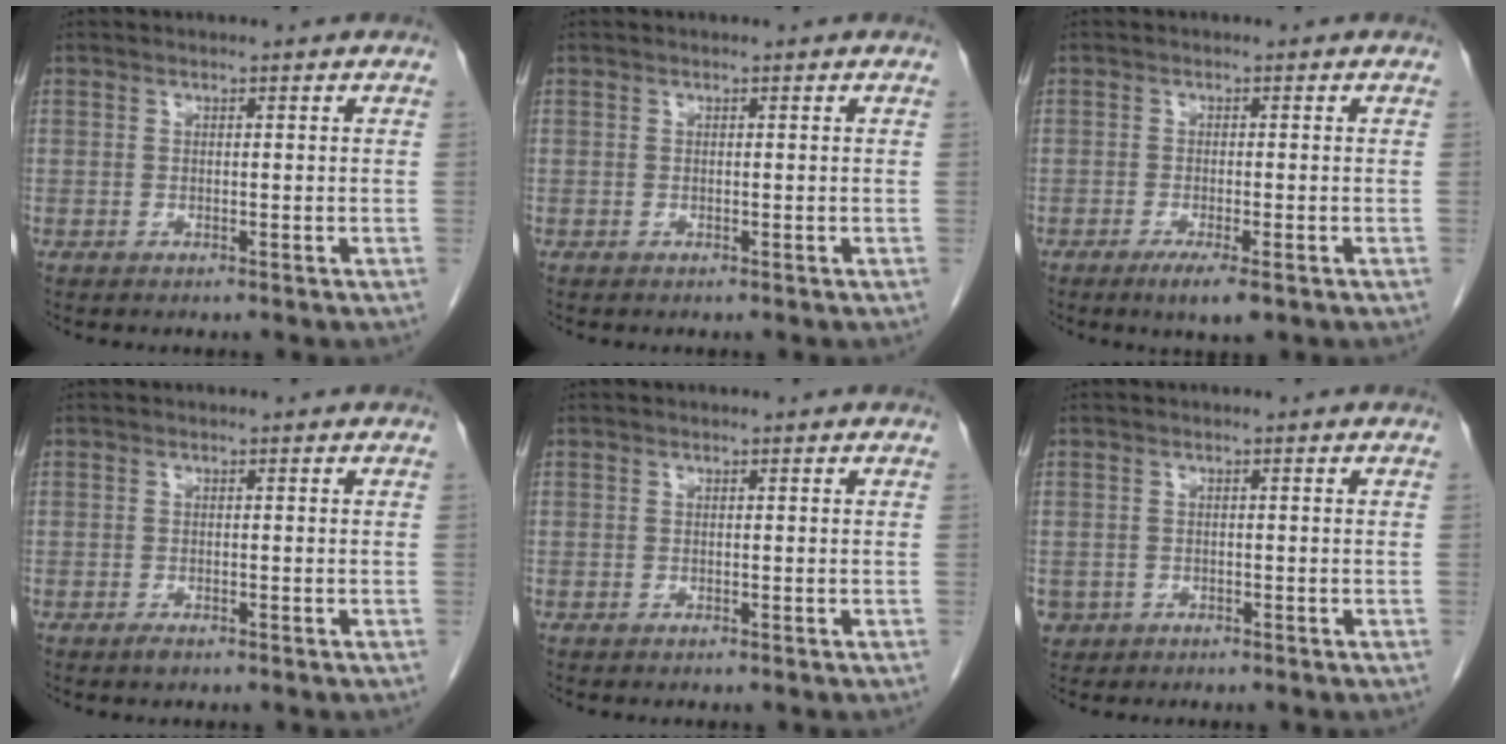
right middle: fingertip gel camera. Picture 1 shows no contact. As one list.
[{"total": 0.0}, {"total": 3.5, "force": [-2.0, 0.4, 2.8], "torque": [-0.046, -0.009, -0.033]}, {"total": 0.9, "force": [-0.7, 0.3, 0.6], "torque": [-0.011, -0.001, -0.009]}, {"total": 0.0}, {"total": 2.3, "force": [-1.0, 2.1, 0.3], "torque": [-0.003, 0.003, -0.014]}]